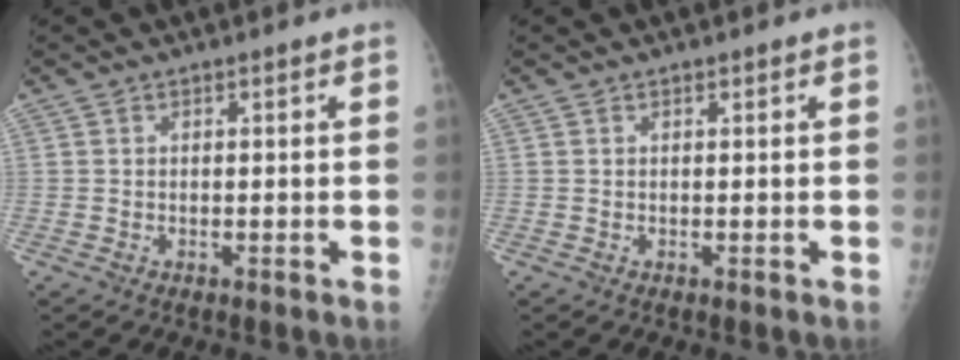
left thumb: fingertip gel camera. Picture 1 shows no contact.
{"total": 0.0}